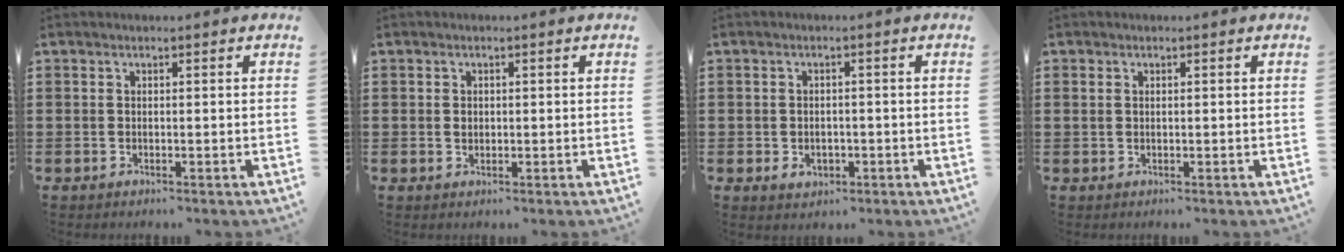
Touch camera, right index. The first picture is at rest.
{"total": 1.0, "force": [0.0, 0.6, 0.8], "torque": [-0.017, 0.002, -0.001]}
{"total": 1.9, "force": [-0.6, 1.5, 1.0], "torque": [-0.022, 0.005, -0.013]}
{"total": 0.9, "force": [0.3, 0.6, 0.5], "torque": [-0.012, 0.005, 0.005]}